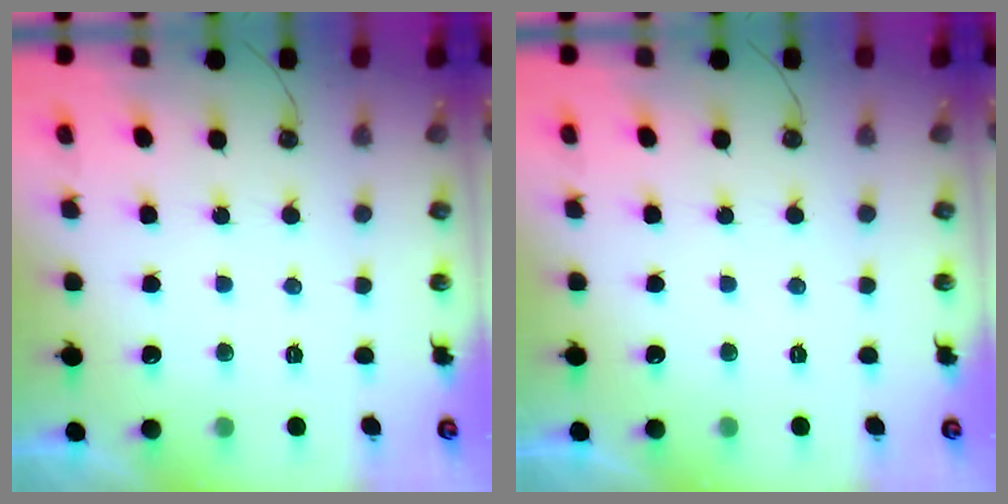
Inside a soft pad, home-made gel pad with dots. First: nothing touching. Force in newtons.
{"total": 0.0}